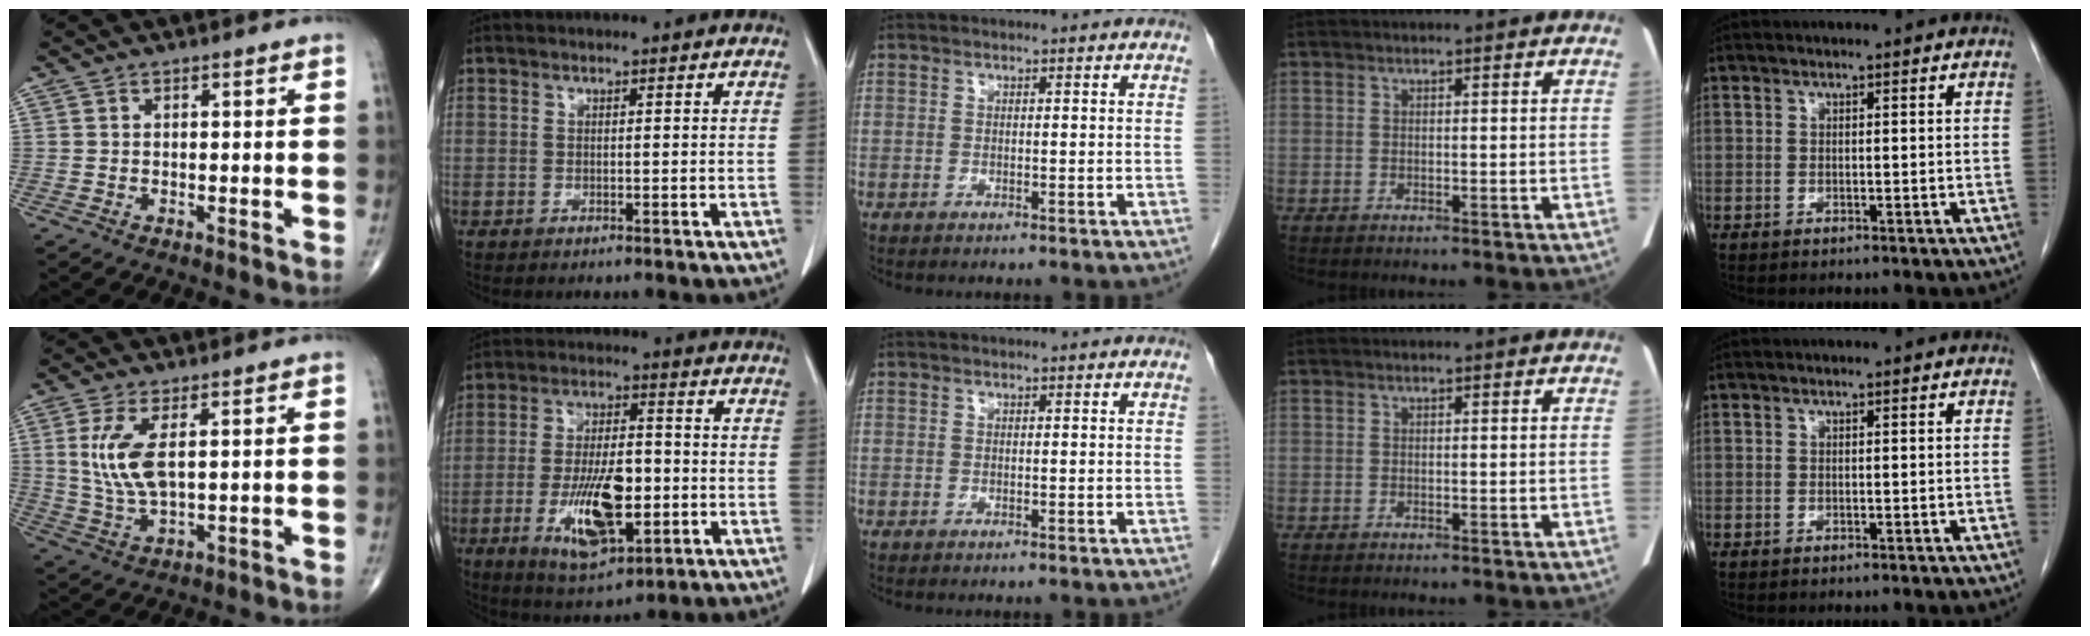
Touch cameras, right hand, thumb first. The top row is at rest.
{"thumb": {"total": 8.6, "force": [1.9, 3.4, 7.6], "torque": [-0.168, -0.010, 0.047]}, "index": {"total": 12.8, "force": [-3.4, 4.7, 11.5], "torque": [-0.212, -0.004, -0.049]}}